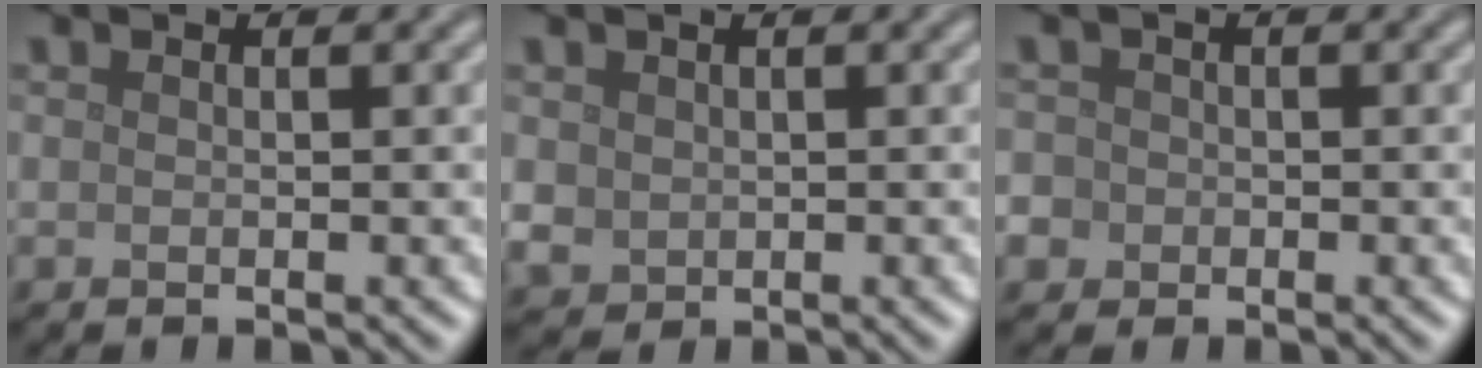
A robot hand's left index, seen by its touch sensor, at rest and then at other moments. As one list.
[{"total": 1.8, "force": [0.4, 1.6, 0.6], "torque": [-0.016, -0.004, 0.011]}, {"total": 4.3, "force": [-1.2, 3.9, 1.1], "torque": [-0.016, 0.004, -0.050]}]